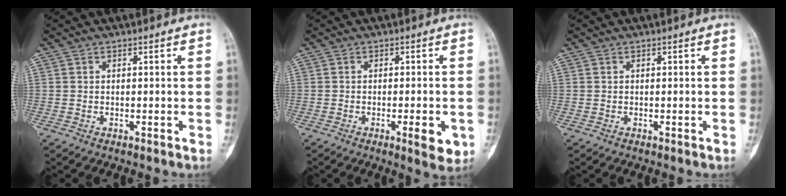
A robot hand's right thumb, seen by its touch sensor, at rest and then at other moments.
{"total": 5.2, "force": [-1.7, 1.5, 4.7], "torque": [-0.052, -0.005, -0.018]}
{"total": 0.0}